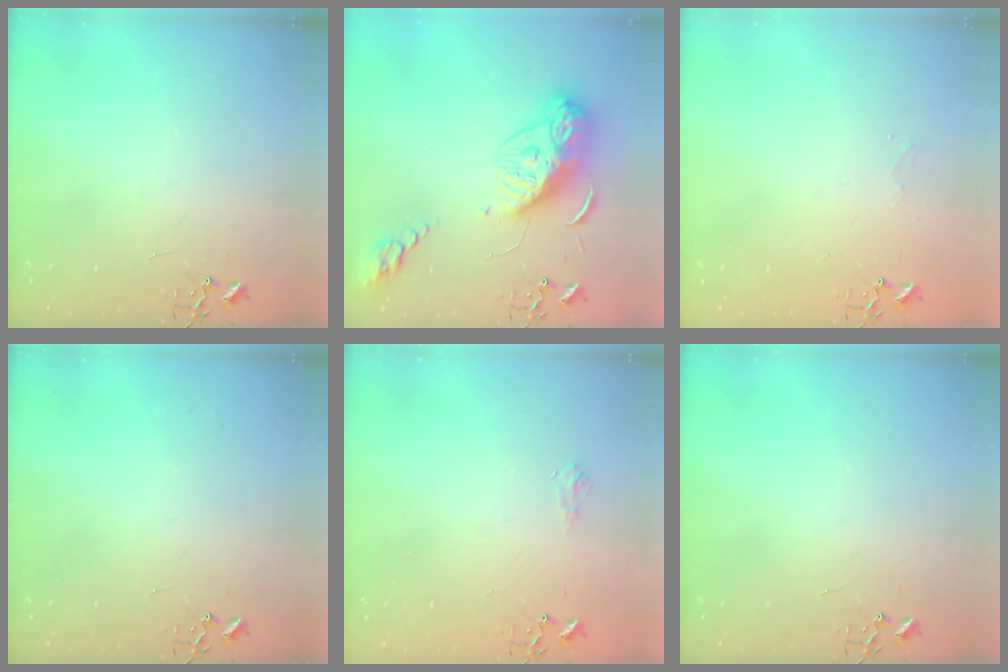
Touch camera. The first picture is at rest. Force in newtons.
{"total": 14.4, "press": 14.4, "slide": 1.3}
{"total": 3.8, "press": 3.8, "slide": 0.4}
{"total": 0.0}
{"total": 5.8, "press": 5.7, "slide": 0.8}
{"total": 0.0}